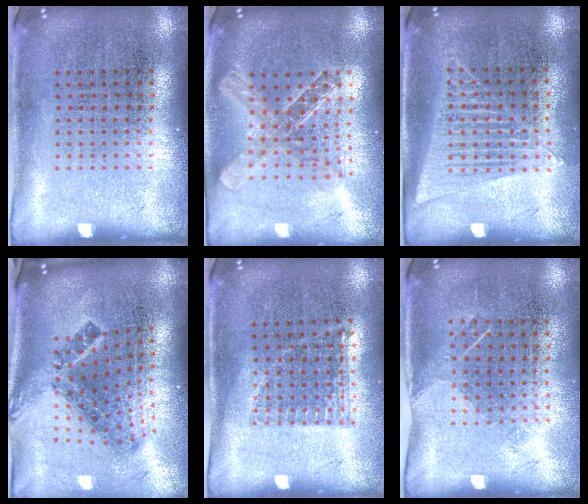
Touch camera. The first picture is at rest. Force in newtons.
{"total": 2.0, "press": 1.7, "slide": 1.1}
{"total": 1.4, "press": 1.3, "slide": 0.5}
{"total": 1.9, "press": 1.3, "slide": 1.4}
{"total": 0.9, "press": 0.8, "slide": 0.2}
{"total": 1.2, "press": 0.9, "slide": 0.7}